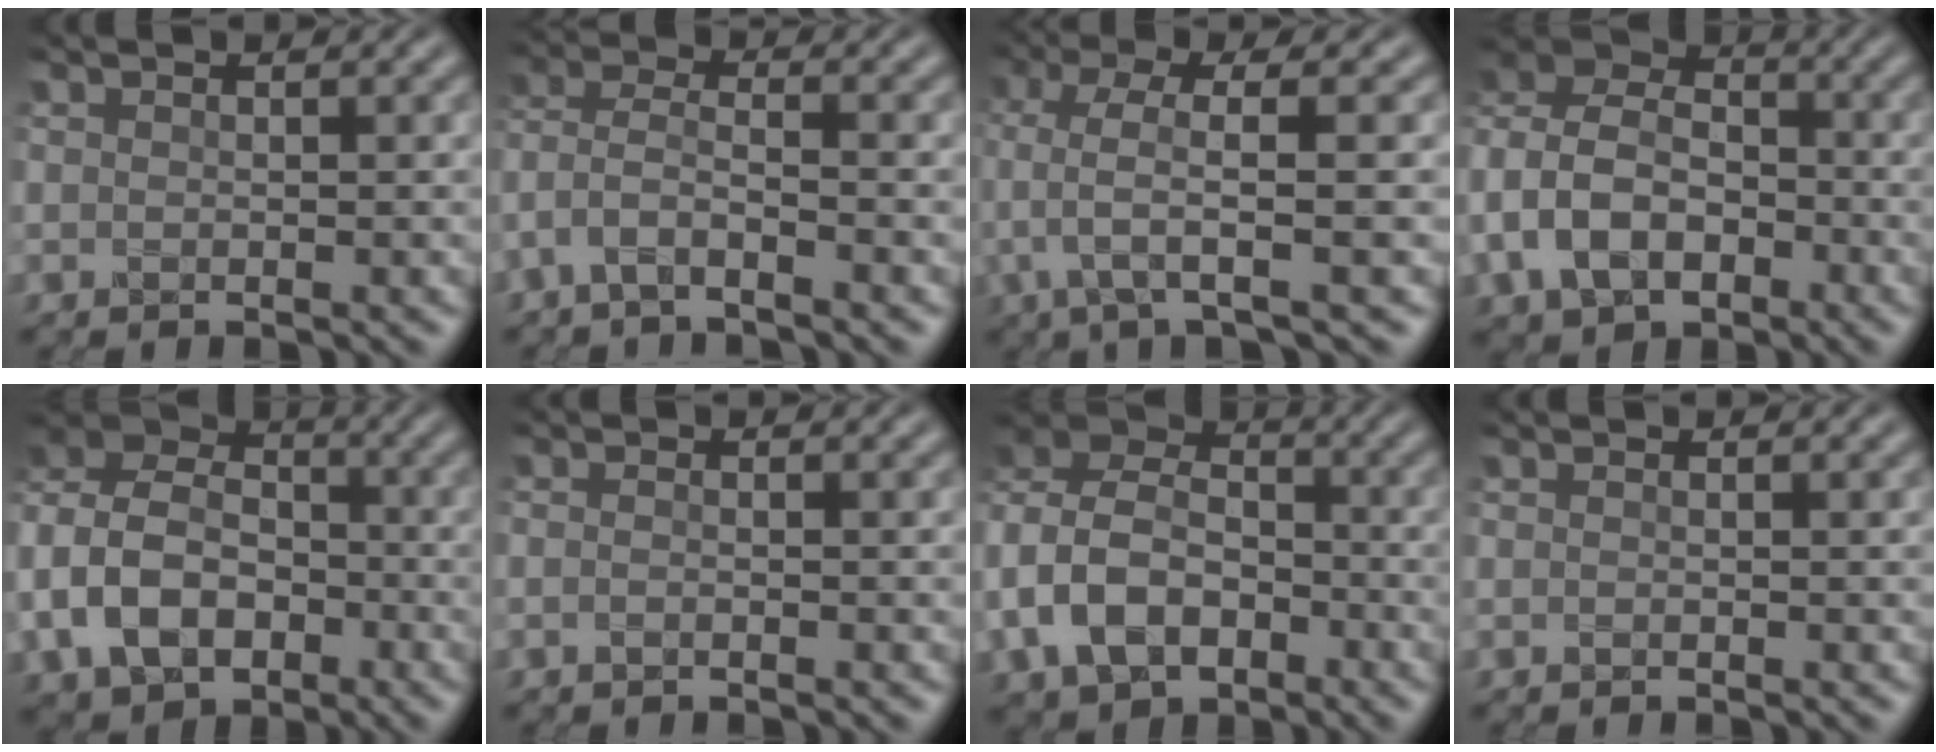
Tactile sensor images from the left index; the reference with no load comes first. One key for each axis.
{"total": 3.0, "fx": -1.9, "fy": 0.9, "fz": 2.1, "tx": -0.054, "ty": 0.007, "tz": -0.051}
{"total": 4.3, "fx": 0.4, "fy": 0.8, "fz": 4.2, "tx": -0.089, "ty": 0.006, "tz": 0.006}
{"total": 8.9, "fx": -2.4, "fy": 6.8, "fz": 5.3, "tx": -0.122, "ty": 0.005, "tz": -0.061}
{"total": 9.8, "fx": -2.9, "fy": 7.5, "fz": 5.6, "tx": -0.127, "ty": 0.001, "tz": -0.066}
{"total": 0.6, "fx": -0.4, "fy": 0.2, "fz": 0.5, "tx": -0.009, "ty": 0.004, "tz": -0.009}
{"total": 9.6, "fx": -2.8, "fy": 7.3, "fz": 5.6, "tx": -0.128, "ty": -0.001, "tz": -0.067}
{"total": 0.0}